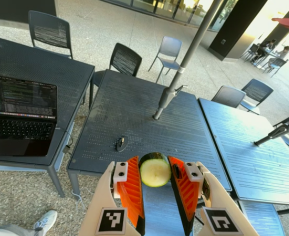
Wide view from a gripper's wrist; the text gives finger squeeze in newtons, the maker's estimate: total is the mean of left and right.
{"total": 10.5, "left": 10.1, "right": 11.0}